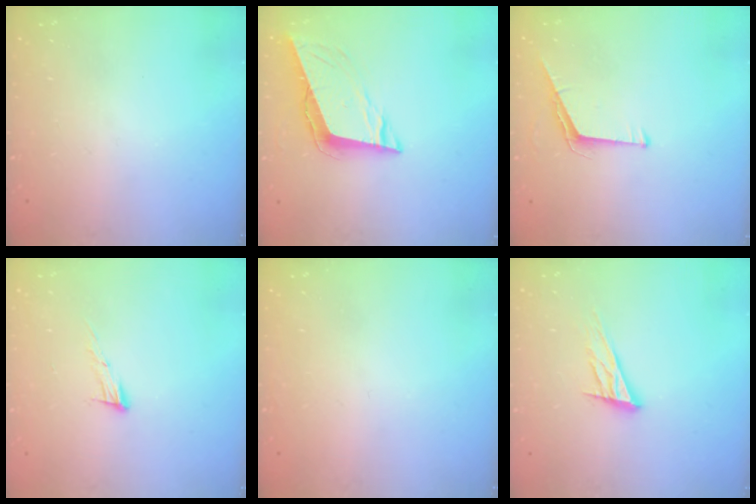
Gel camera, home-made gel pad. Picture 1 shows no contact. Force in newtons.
{"total": 10.4, "press": 9.8, "slide": 3.5}
{"total": 5.6, "press": 5.6, "slide": 0.5}
{"total": 8.5, "press": 8.4, "slide": 1.5}
{"total": 1.6, "press": 1.6, "slide": 0.1}
{"total": 12.7, "press": 12.4, "slide": 2.8}